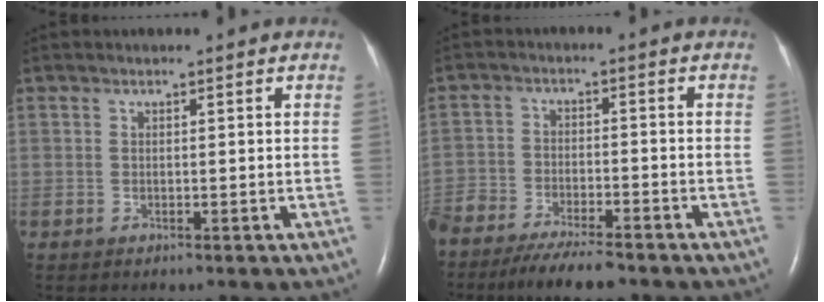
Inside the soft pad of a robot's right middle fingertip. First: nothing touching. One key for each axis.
{"total": 11.0, "fx": -9.3, "fy": 2.0, "fz": 5.5, "tx": -0.085, "ty": -0.021, "tz": -0.149}